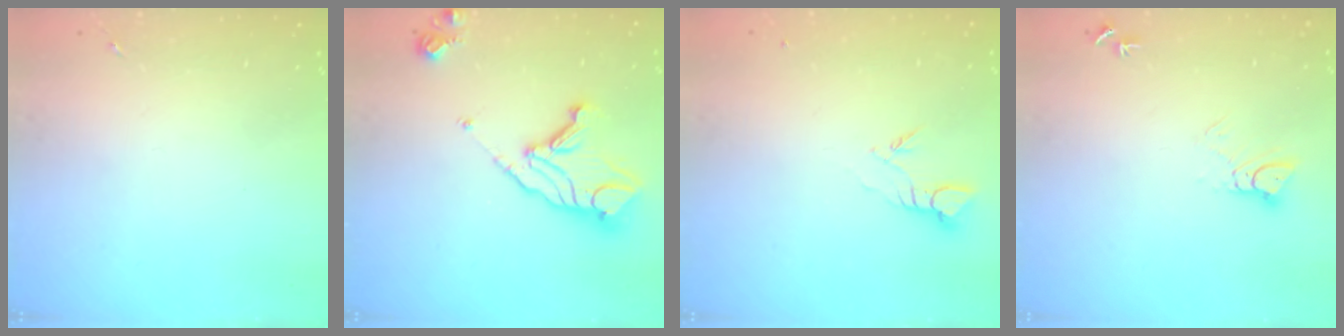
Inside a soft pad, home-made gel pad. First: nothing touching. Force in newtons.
{"total": 14.9, "press": 14.8, "slide": 1.5}
{"total": 3.7, "press": 3.7, "slide": 0.3}
{"total": 4.7, "press": 4.7, "slide": 0.2}